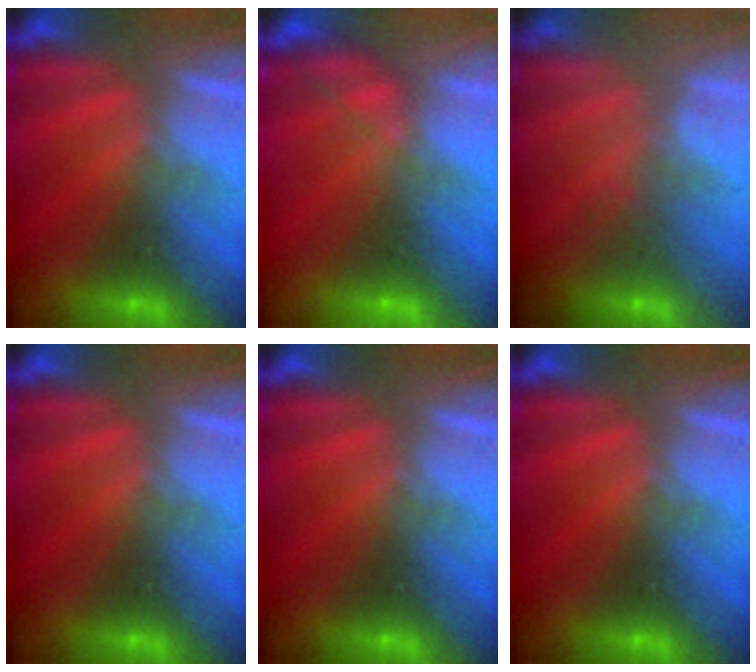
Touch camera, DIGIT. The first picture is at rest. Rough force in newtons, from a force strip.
{"total": 1.7}
{"total": 2.4}
{"total": 0.0}
{"total": 0.0}
{"total": 0.0}